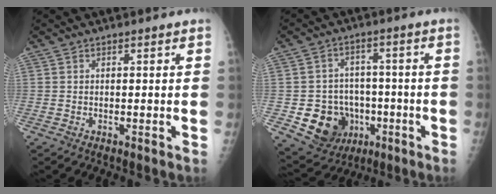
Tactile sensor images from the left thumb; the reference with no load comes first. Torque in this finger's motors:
{"motor_torque": [-0.11, 0.12, 0.01, -0.01, 0.05]}